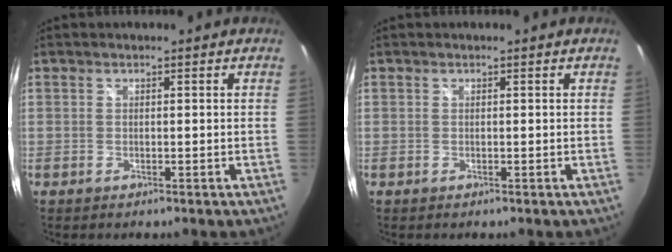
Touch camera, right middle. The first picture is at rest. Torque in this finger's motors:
{"motor_torque": [0.17, -0.09, 0.06, 0.01]}